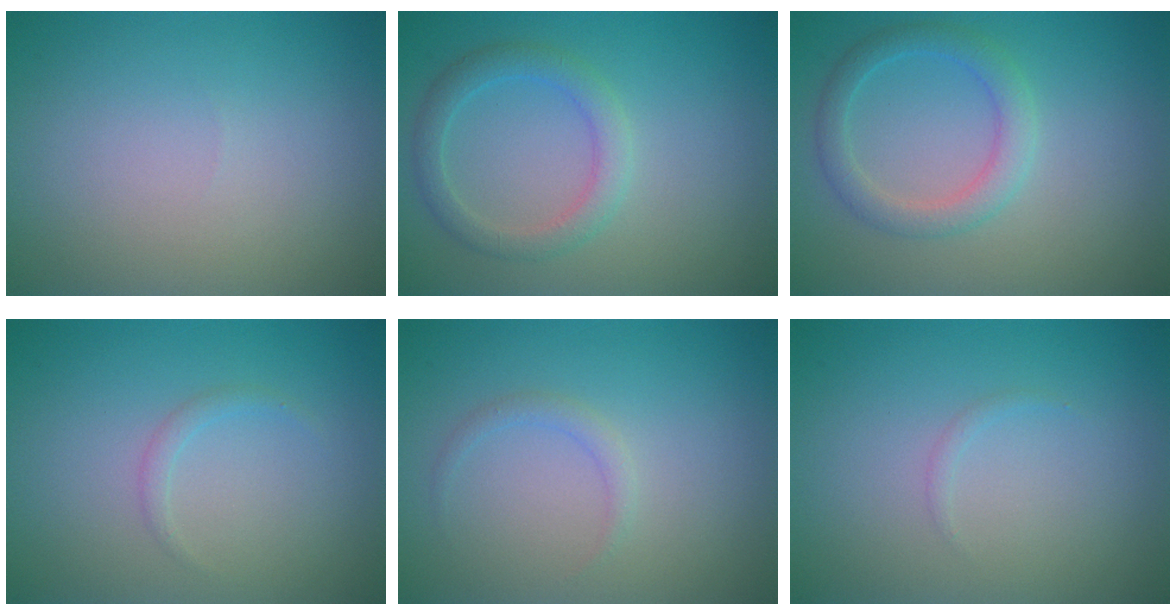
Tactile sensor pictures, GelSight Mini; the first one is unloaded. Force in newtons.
{"total": 2.7, "press": 2.7, "slide": 0.2}
{"total": 2.8, "press": 2.8, "slide": 0.1}
{"total": 0.9, "press": 0.9, "slide": 0.0}
{"total": 1.0, "press": 1.0, "slide": 0.0}
{"total": 0.5, "press": 0.5, "slide": 0.0}